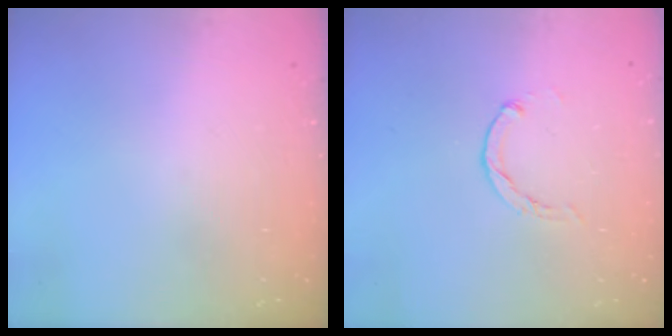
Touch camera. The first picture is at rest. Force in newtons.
{"total": 0.0}